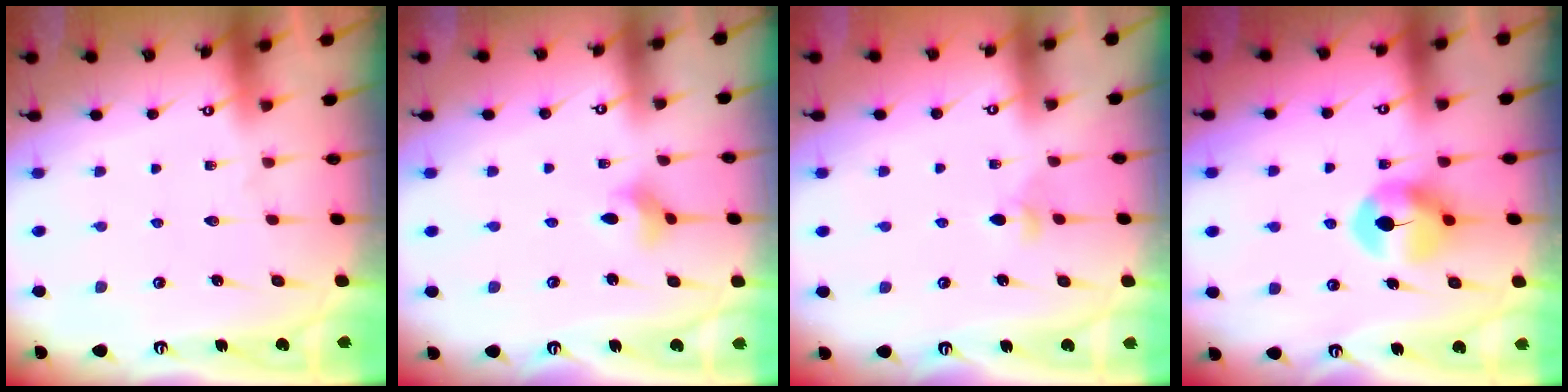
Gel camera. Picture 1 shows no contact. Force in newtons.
{"total": 2.7, "press": 2.6, "slide": 0.5}
{"total": 3.3, "press": 3.2, "slide": 0.9}
{"total": 7.8, "press": 7.8, "slide": 0.2}